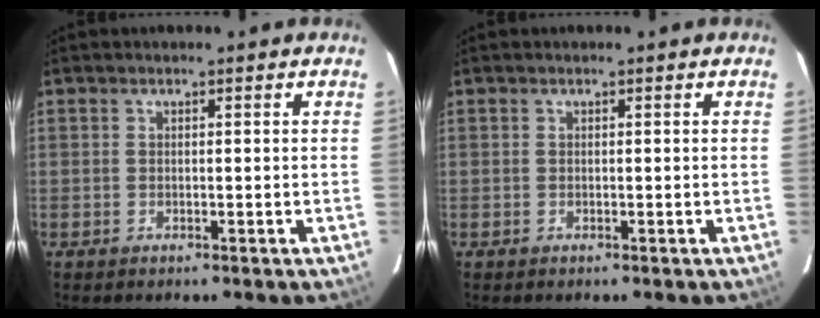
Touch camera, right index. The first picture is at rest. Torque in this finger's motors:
{"motor_torque": [0.00, 0.00, 0.01, 0.00]}